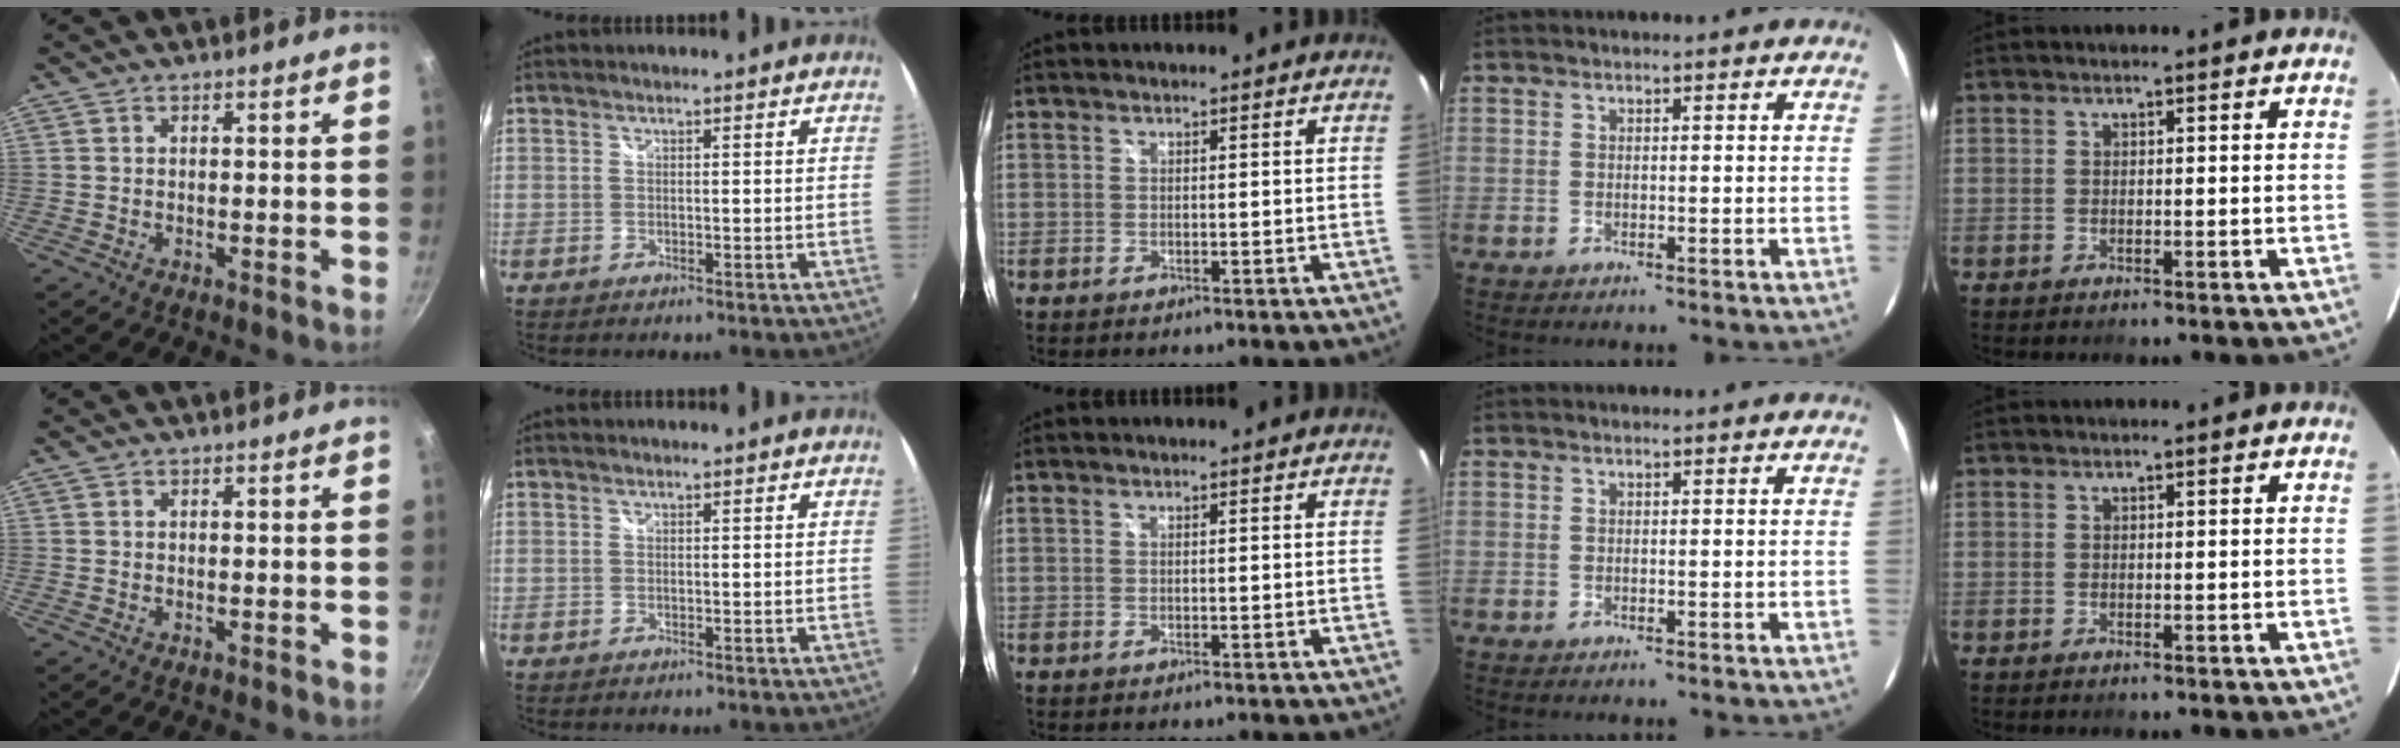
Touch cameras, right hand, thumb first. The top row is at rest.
{}